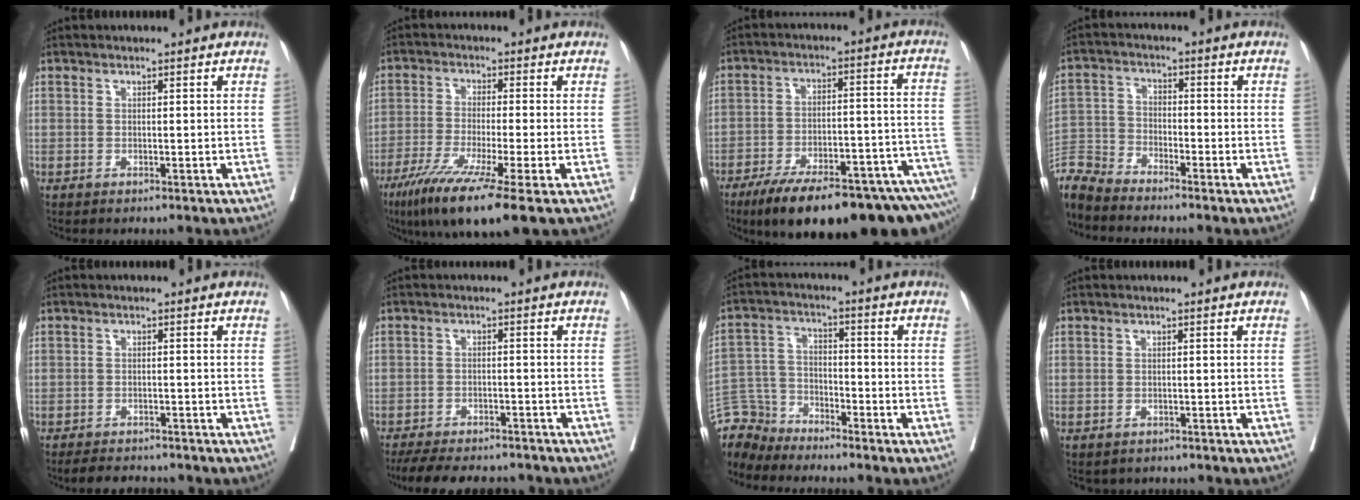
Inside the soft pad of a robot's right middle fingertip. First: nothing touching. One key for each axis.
{"total": 12.1, "fx": -7.3, "fy": -0.5, "fz": 9.7, "tx": -0.169, "ty": -0.036, "tz": -0.120}
{"total": 23.1, "fx": -18.2, "fy": 3.5, "fz": 13.8, "tx": -0.130, "ty": 0.012, "tz": -0.260}
{"total": 7.8, "fx": -7.6, "fy": 0.6, "fz": 1.3, "tx": -0.030, "ty": 0.002, "tz": -0.153}
{"total": 5.1, "fx": -4.6, "fy": 1.5, "fz": 1.4, "tx": -0.015, "ty": -0.006, "tz": -0.067}
{"total": 13.6, "fx": -11.9, "fy": 3.8, "fz": 5.3, "tx": -0.100, "ty": -0.004, "tz": -0.162}
{"total": 7.6, "fx": -7.4, "fy": 1.9, "fz": -1.0, "tx": 0.015, "ty": 0.016, "tz": -0.149}
{"total": 2.7, "fx": -2.2, "fy": 1.3, "fz": 0.8, "tx": -0.014, "ty": 0.001, "tz": -0.024}